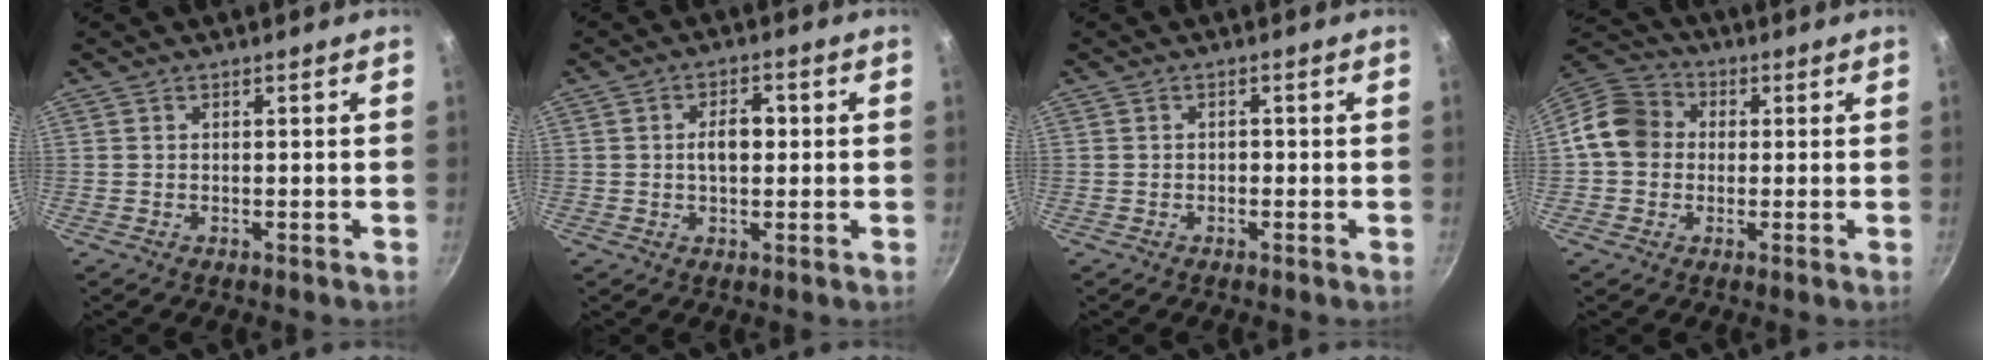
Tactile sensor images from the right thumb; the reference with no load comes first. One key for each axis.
{"total": 5.2, "fx": 0.2, "fy": 3.2, "fz": 4.1, "tx": -0.046, "ty": 0.011, "tz": -0.001}
{"total": 1.0, "fx": -0.4, "fy": 0.8, "fz": 0.5, "tx": -0.005, "ty": 0.006, "tz": -0.008}
{"total": 10.1, "fx": 0.1, "fy": 8.8, "fz": 4.9, "tx": -0.060, "ty": 0.026, "tz": -0.020}